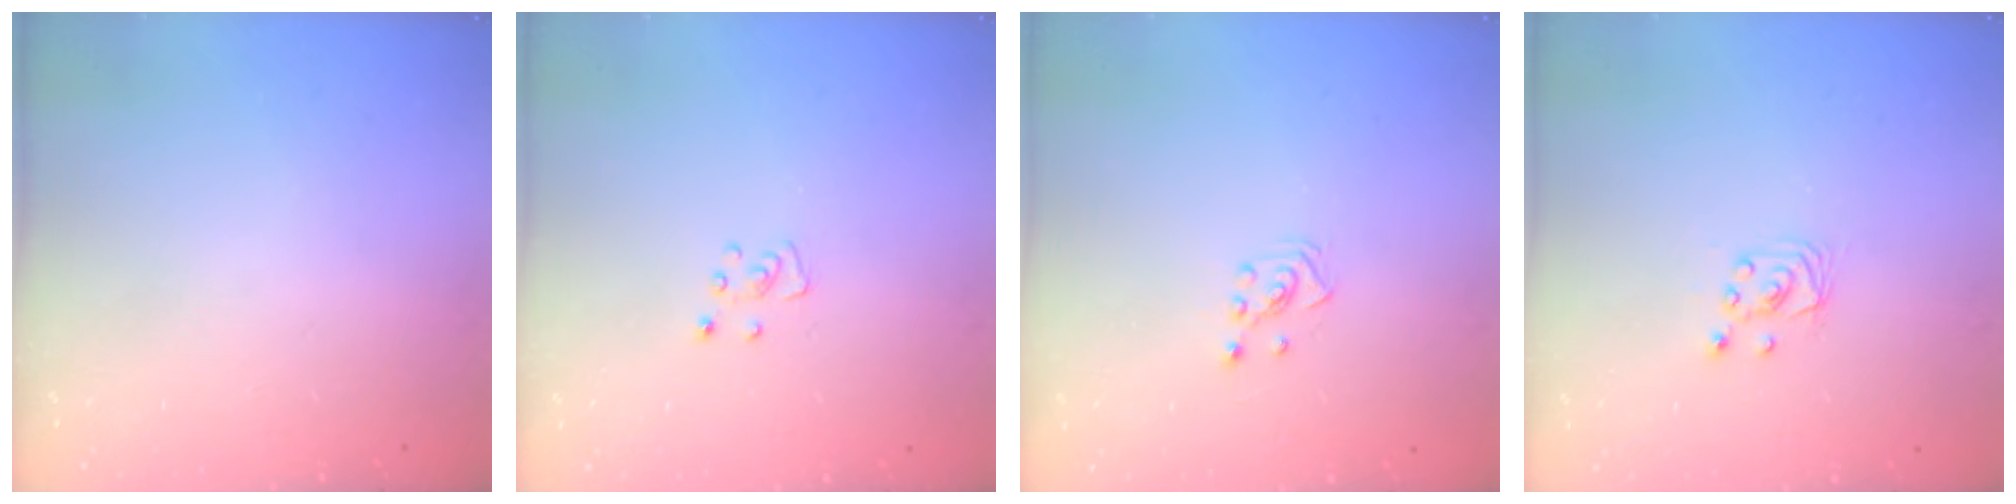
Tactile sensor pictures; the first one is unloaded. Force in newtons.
{"total": 3.8, "press": 3.8, "slide": 0.3}
{"total": 2.3, "press": 2.2, "slide": 0.8}
{"total": 2.4, "press": 2.4, "slide": 0.2}